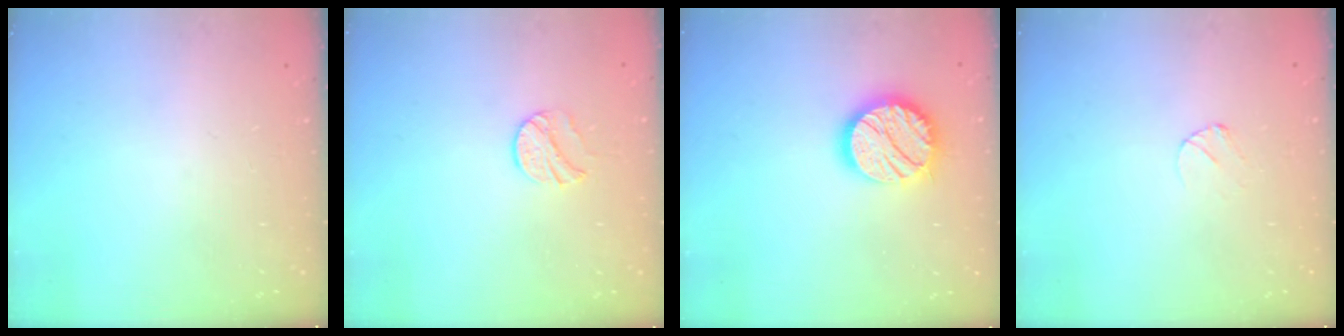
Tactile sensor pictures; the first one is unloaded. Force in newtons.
{"total": 8.6, "press": 8.6, "slide": 0.4}
{"total": 15.7, "press": 15.7, "slide": 1.0}
{"total": 3.0, "press": 3.0, "slide": 0.3}